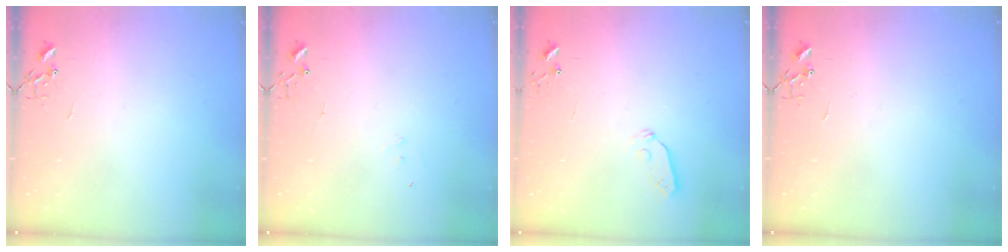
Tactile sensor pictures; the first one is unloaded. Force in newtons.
{"total": 4.9, "press": 4.9, "slide": 0.3}
{"total": 4.3, "press": 4.3, "slide": 0.3}
{"total": 0.0}